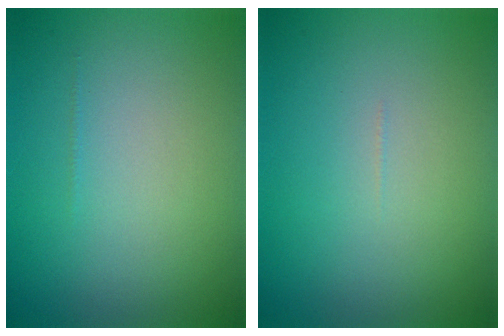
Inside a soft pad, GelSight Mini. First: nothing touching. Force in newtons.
{"total": 0.0}